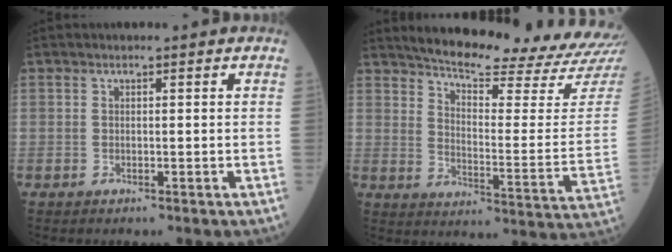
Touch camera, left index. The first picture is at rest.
{"total": 22.9, "force": [21.2, 0.4, 8.9], "torque": [-0.131, -0.098, 0.264]}